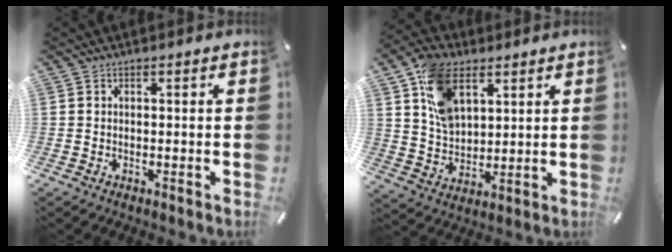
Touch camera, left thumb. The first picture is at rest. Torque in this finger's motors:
{"motor_torque": [1.00, 0.30, 0.26, -0.22, 0.09]}